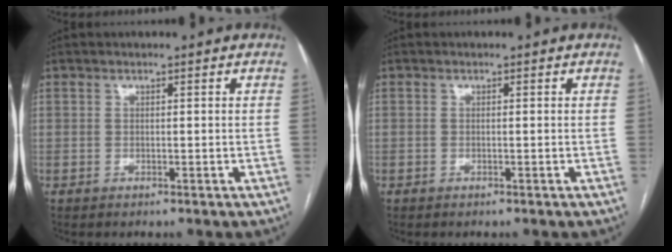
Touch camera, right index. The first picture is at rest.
{"total": 0.0}